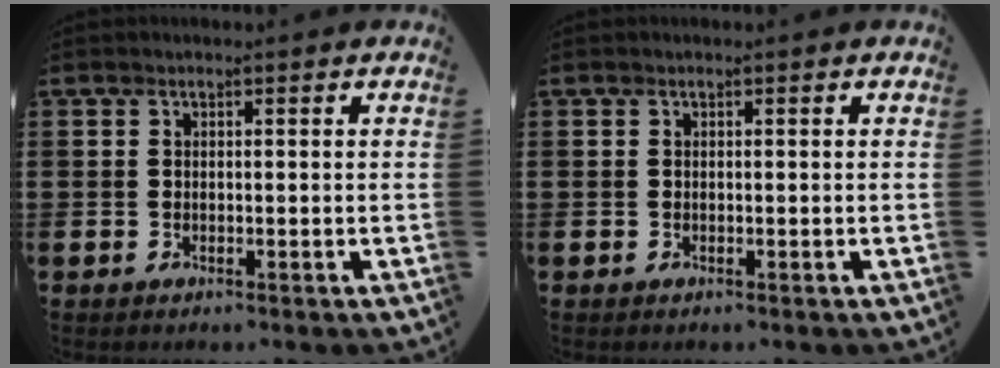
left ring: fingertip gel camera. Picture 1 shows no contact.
{"total": 0.0}